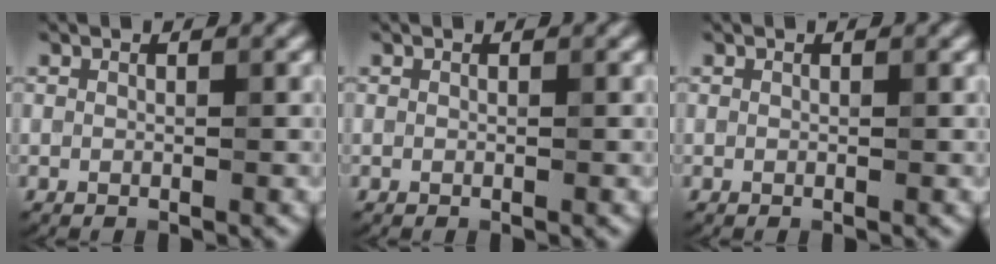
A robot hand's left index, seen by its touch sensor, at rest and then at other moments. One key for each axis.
{"total": 0.0}
{"total": 0.0}